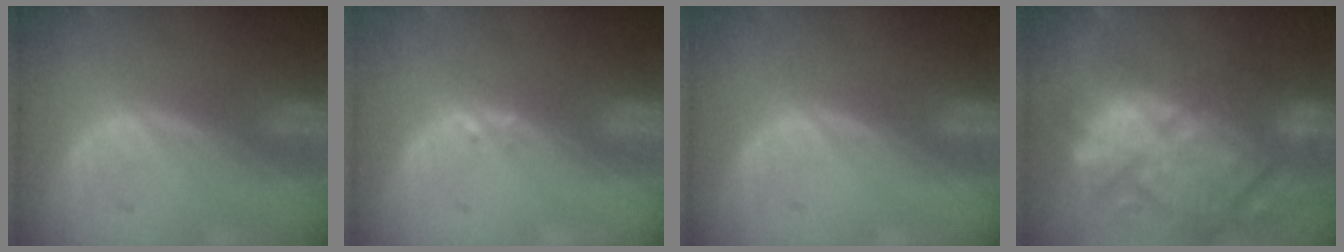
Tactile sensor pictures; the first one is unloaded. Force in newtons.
{"total": 0.6, "press": 0.6, "slide": 0.2}
{"total": 0.0}
{"total": 15.1, "press": 12.9, "slide": 7.8}